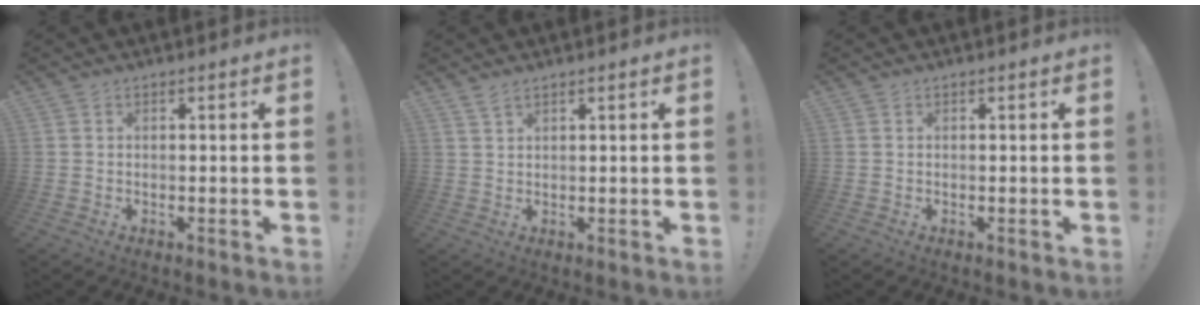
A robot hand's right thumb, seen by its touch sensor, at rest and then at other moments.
{"total": 2.3, "force": [1.9, 0.6, 1.1], "torque": [-0.020, -0.007, 0.034]}
{"total": 0.0}